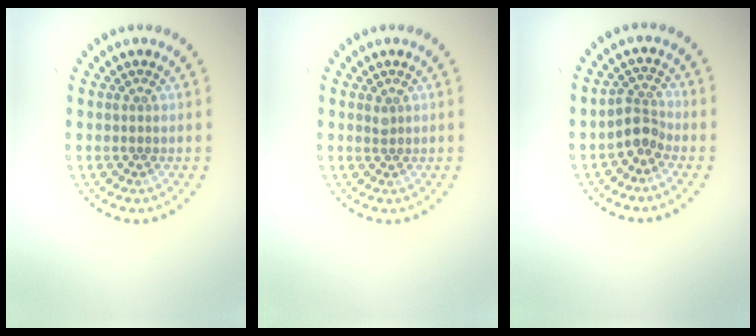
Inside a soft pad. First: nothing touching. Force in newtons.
{"total": 0.7, "press": 0.5, "slide": 0.4}
{"total": 2.3, "press": 1.8, "slide": 1.5}